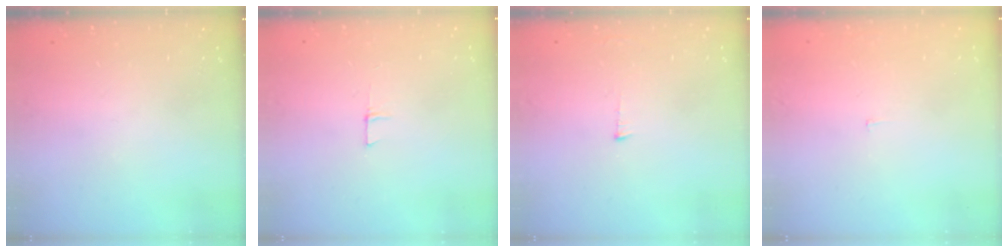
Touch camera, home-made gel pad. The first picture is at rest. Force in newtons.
{"total": 5.1, "press": 5.1, "slide": 0.4}
{"total": 3.0, "press": 3.0, "slide": 0.3}
{"total": 1.9, "press": 1.9, "slide": 0.1}